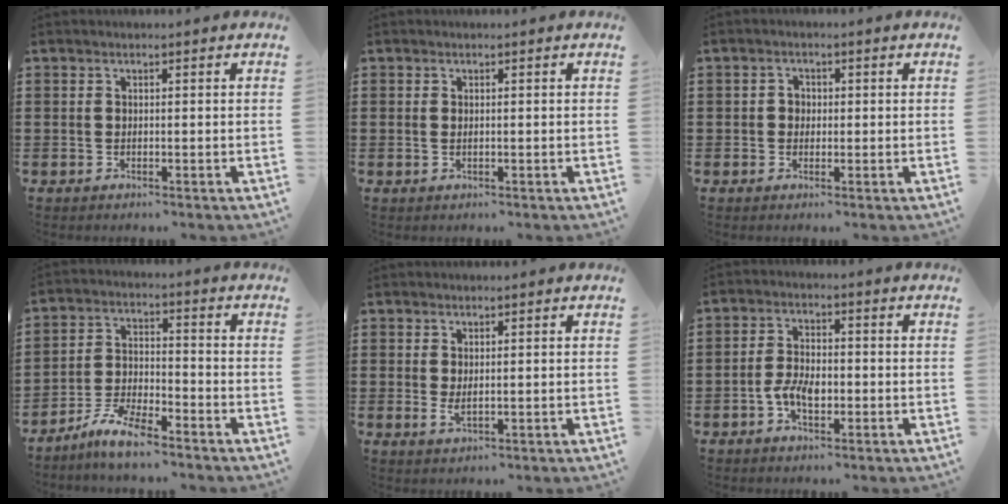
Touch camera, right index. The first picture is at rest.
{"total": 0.6, "force": [0.0, 0.3, 0.5], "torque": [-0.012, 0.001, 0.000]}
{"total": 1.5, "force": [-0.1, 1.4, 0.6], "torque": [-0.015, 0.007, -0.004]}
{"total": 6.2, "force": [-5.4, 1.1, 2.8], "torque": [-0.065, 0.001, -0.106]}
{"total": 1.7, "force": [0.5, 0.6, 1.5], "torque": [-0.029, 0.001, 0.010]}
{"total": 4.6, "force": [-1.4, 2.5, 3.6], "torque": [-0.085, 0.000, -0.030]}